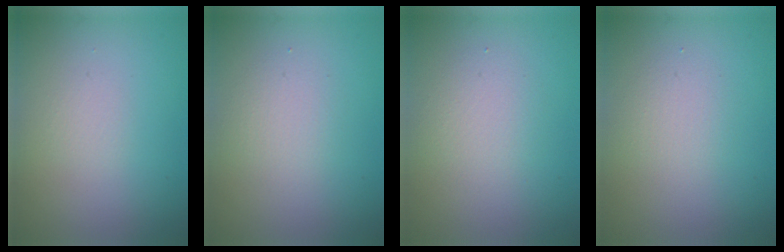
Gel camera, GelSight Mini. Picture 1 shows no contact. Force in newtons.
{"total": 1.7, "press": 1.7, "slide": 0.0}
{"total": 2.4, "press": 2.4, "slide": 0.4}
{"total": 1.7, "press": 1.6, "slide": 0.1}